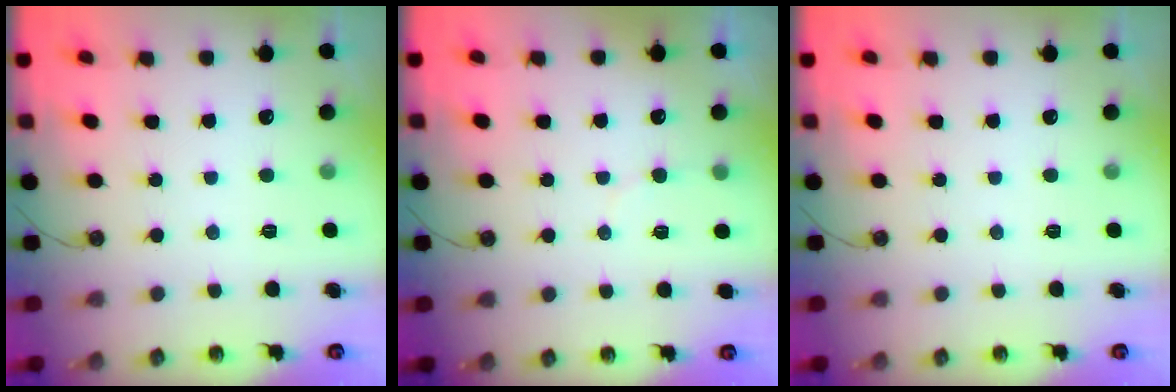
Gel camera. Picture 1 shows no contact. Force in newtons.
{"total": 4.5, "press": 4.3, "slide": 1.5}
{"total": 0.0}